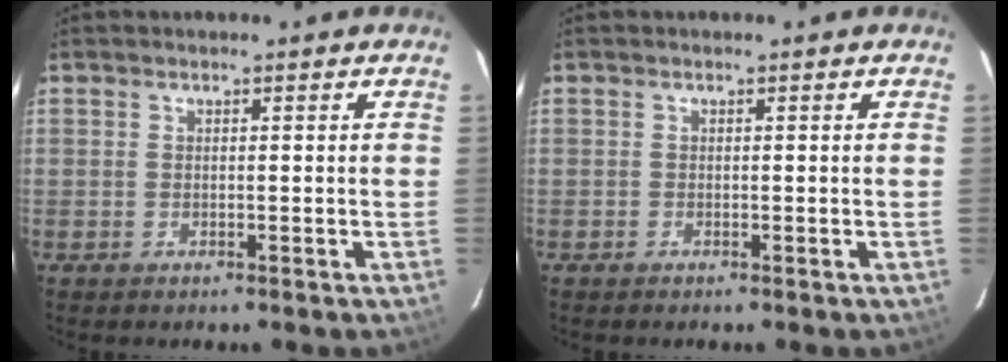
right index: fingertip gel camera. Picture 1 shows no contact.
{"total": 0.0}